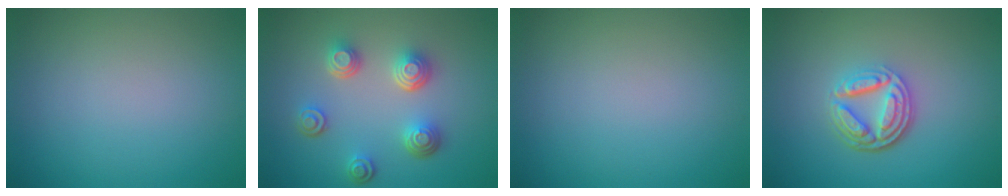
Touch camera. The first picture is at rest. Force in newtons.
{"total": 4.5, "press": 3.5, "slide": 2.9}
{"total": 0.0}
{"total": 4.8, "press": 3.5, "slide": 3.2}